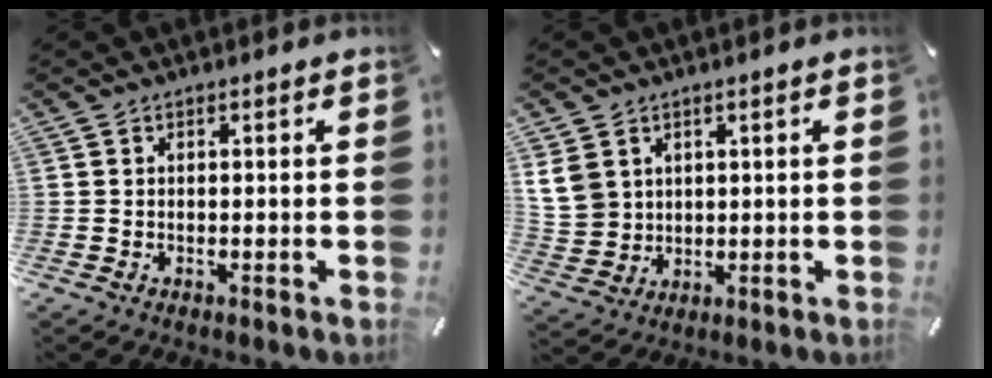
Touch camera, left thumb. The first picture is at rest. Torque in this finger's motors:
{"motor_torque": [1.51, 1.51, 1.66, -1.11, 0.31]}